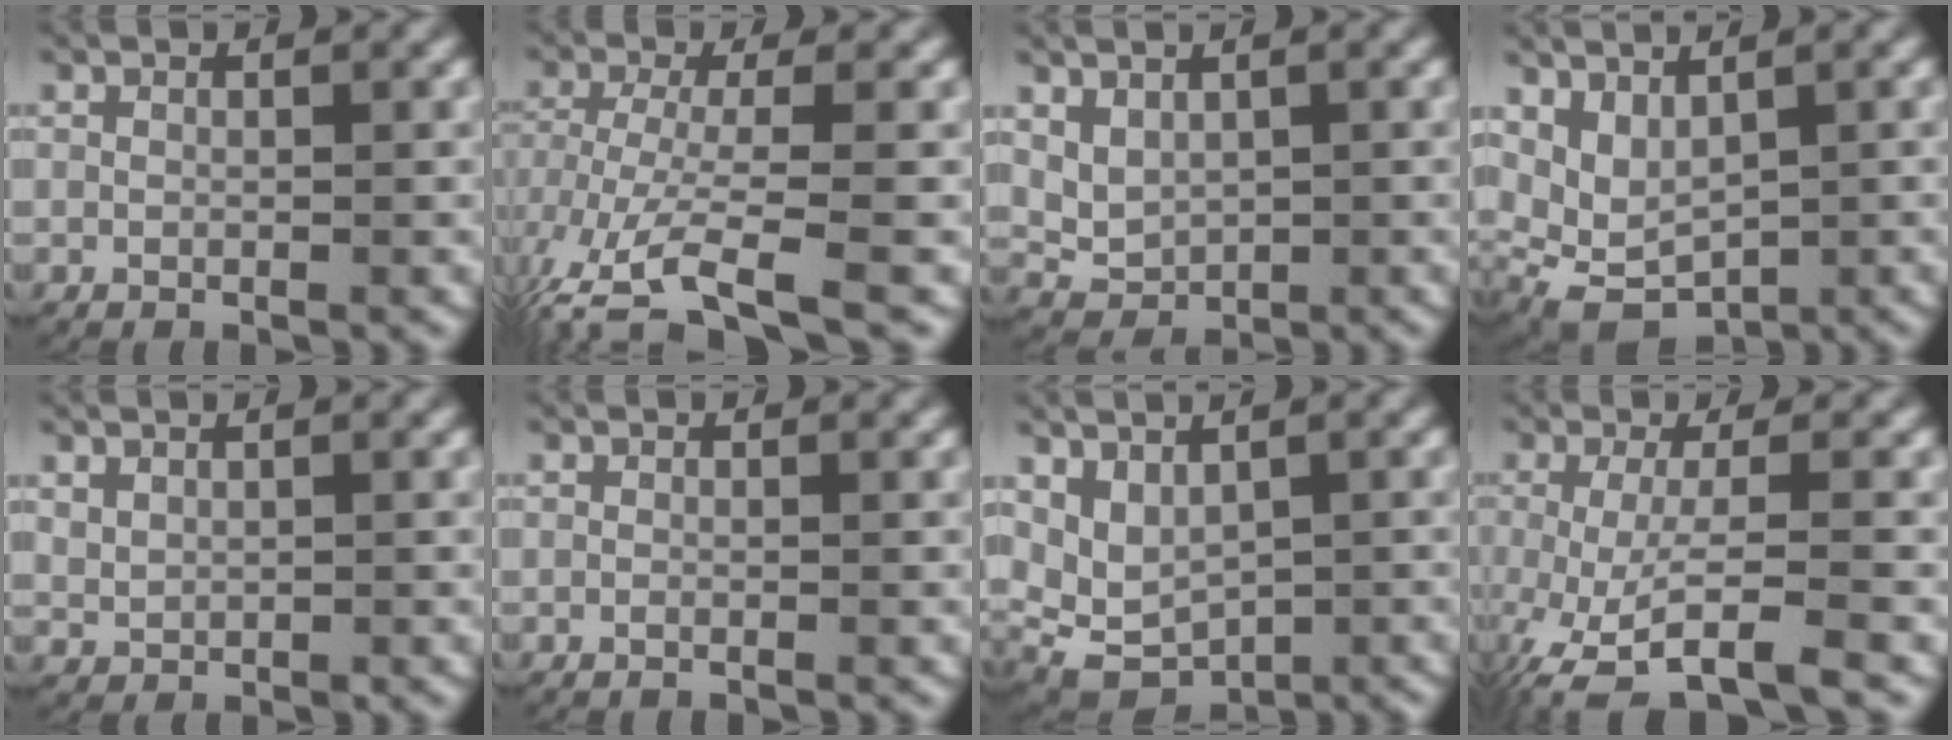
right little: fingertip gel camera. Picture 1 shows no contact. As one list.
[{"total": 8.4, "force": [-5.9, 2.8, 5.2], "torque": [-0.121, -0.047, -0.070]}, {"total": 4.0, "force": [0.6, 3.4, 1.9], "torque": [-0.058, -0.016, 0.022]}, {"total": 6.7, "force": [-1.2, 5.4, 3.9], "torque": [-0.106, -0.039, -0.003]}, {"total": 1.3, "force": [0.8, 0.9, 0.5], "torque": [-0.017, -0.002, 0.026]}, {"total": 0.5, "force": [-0.4, 0.0, 0.2], "torque": [-0.012, -0.004, -0.007]}, {"total": 7.9, "force": [-1.2, 6.4, 4.4], "torque": [-0.111, -0.037, -0.007]}, {"total": 8.4, "force": [-6.1, 2.8, 5.0], "torque": [-0.116, -0.041, -0.074]}]